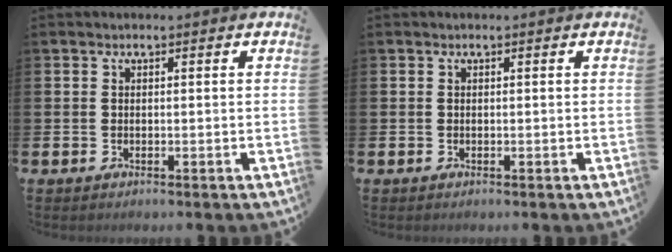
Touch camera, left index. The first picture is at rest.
{"total": 0.0}